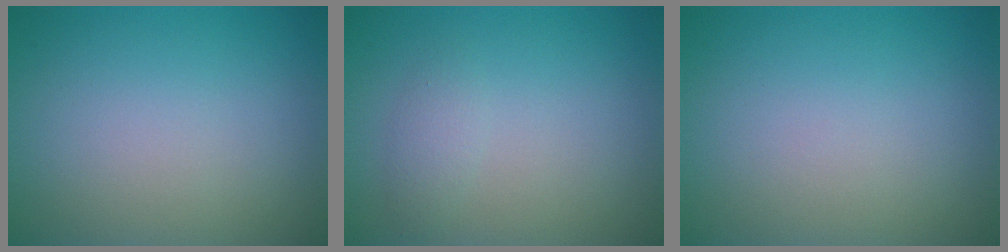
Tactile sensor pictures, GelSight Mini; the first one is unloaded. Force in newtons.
{"total": 1.2, "press": 1.2, "slide": 0.0}
{"total": 0.0}